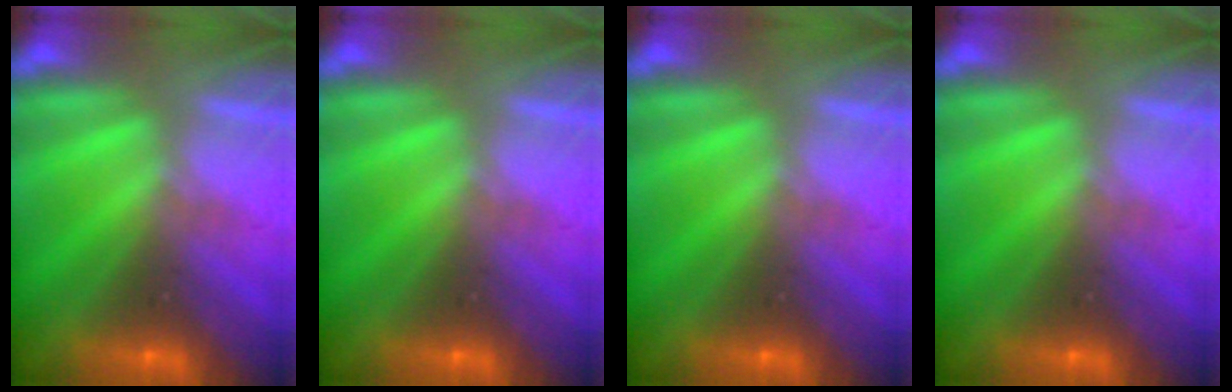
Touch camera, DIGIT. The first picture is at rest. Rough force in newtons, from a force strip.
{"total": 0.0}
{"total": 0.0}
{"total": 0.0}